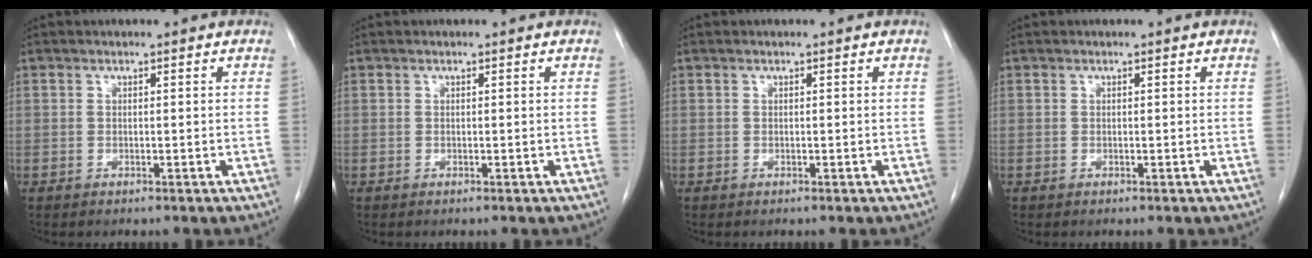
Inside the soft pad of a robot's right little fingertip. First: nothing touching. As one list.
[{"total": 0.0}, {"total": 0.0}, {"total": 0.0}]